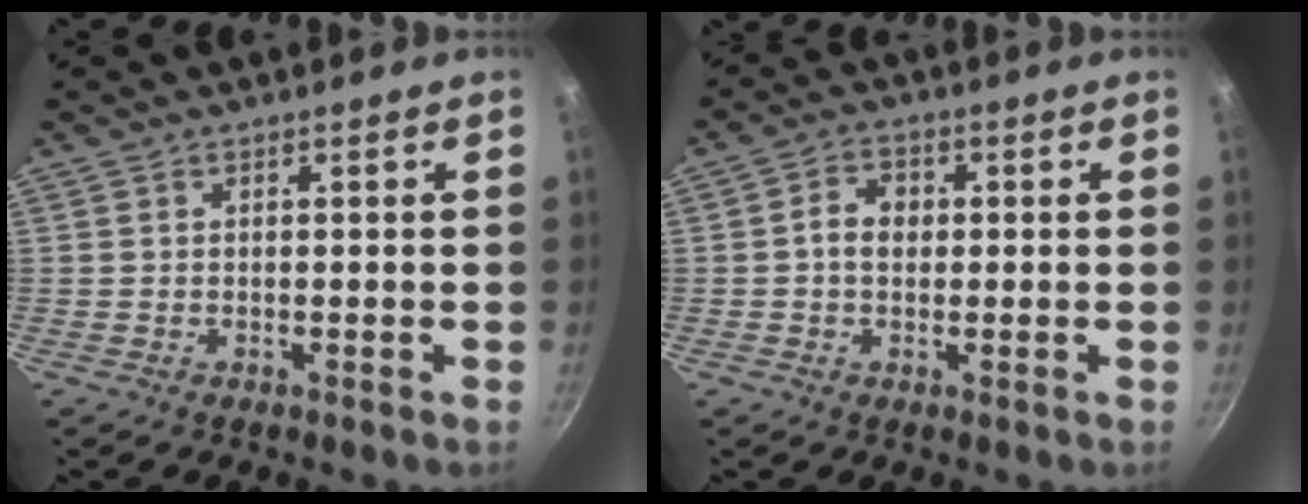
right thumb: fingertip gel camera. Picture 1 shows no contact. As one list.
[{"total": 4.6, "force": [0.2, 3.6, 2.9], "torque": [-0.033, 0.010, -0.005]}]